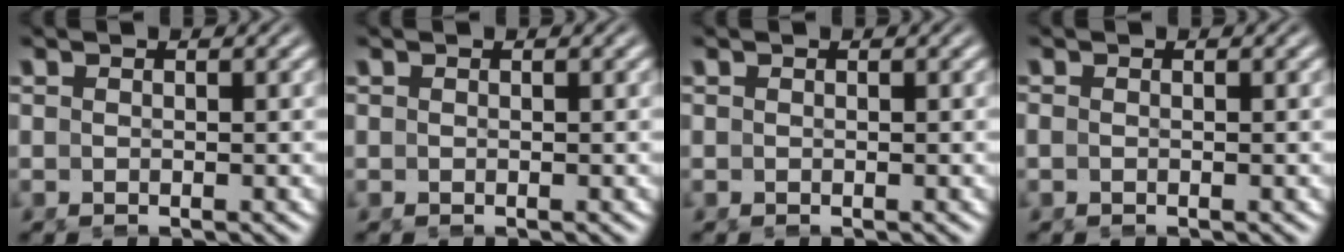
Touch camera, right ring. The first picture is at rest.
{"total": 0.0}
{"total": 0.0}
{"total": 0.7, "force": [-0.3, 0.4, 0.4], "torque": [-0.011, -0.003, -0.004]}